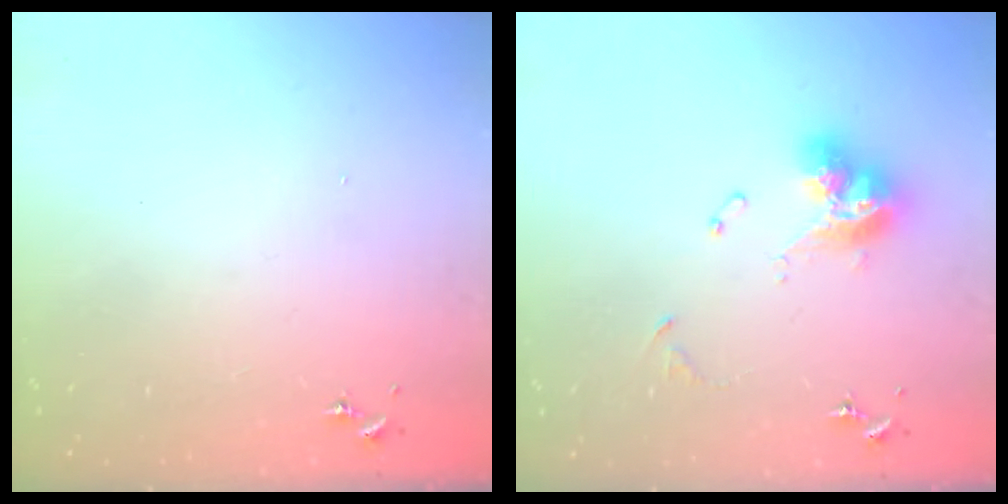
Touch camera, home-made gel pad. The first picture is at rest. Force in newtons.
{"total": 12.3, "press": 12.2, "slide": 1.5}